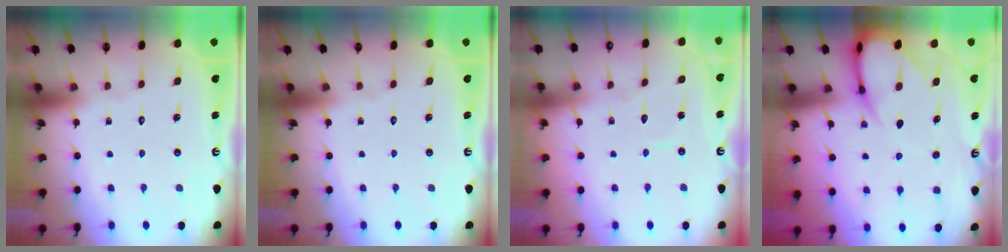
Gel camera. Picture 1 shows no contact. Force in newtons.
{"total": 0.0}
{"total": 4.0, "press": 4.0, "slide": 0.2}
{"total": 8.3, "press": 8.3, "slide": 0.9}